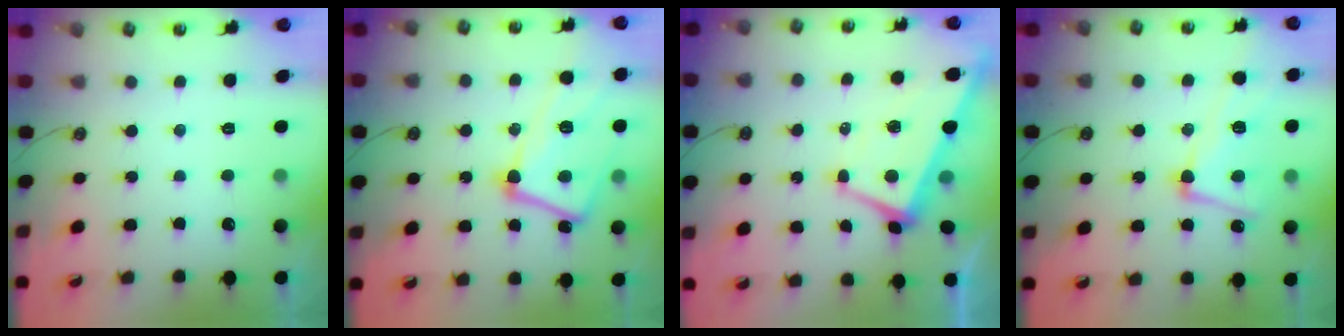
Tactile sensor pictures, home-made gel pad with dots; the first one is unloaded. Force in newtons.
{"total": 14.4, "press": 14.3, "slide": 1.6}
{"total": 1.3, "press": 0.9, "slide": 0.9}
{"total": 6.8, "press": 6.6, "slide": 1.3}